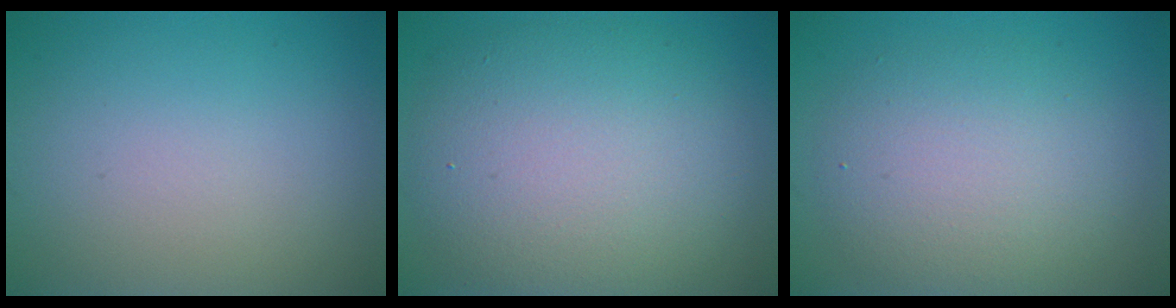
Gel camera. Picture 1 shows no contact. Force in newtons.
{"total": 9.6, "press": 9.6, "slide": 0.4}
{"total": 5.3, "press": 5.3, "slide": 0.4}